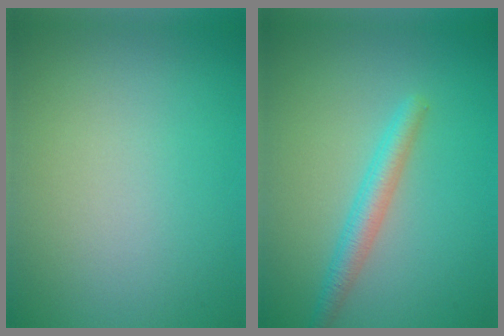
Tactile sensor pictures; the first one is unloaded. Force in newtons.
{"total": 2.5, "press": 2.5, "slide": 0.2}